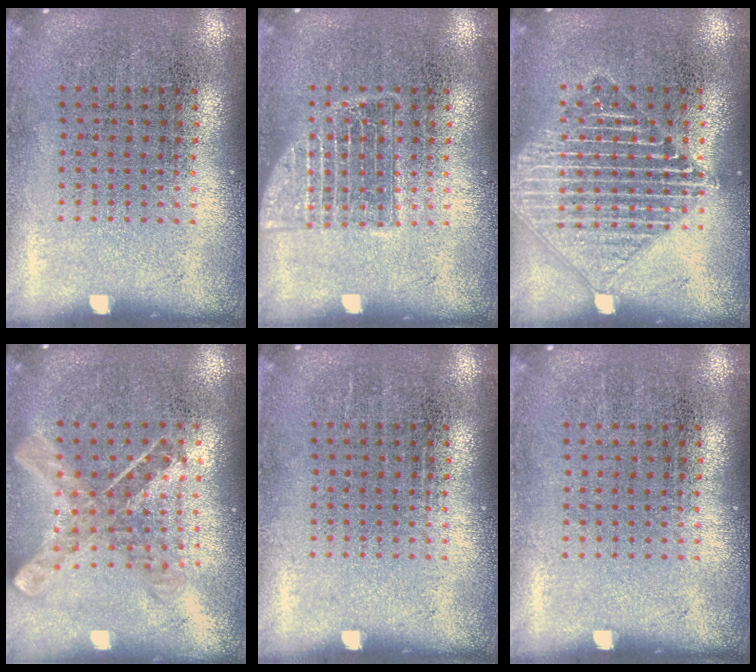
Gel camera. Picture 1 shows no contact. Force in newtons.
{"total": 2.2, "press": 2.1, "slide": 0.5}
{"total": 2.1, "press": 2.1, "slide": 0.3}
{"total": 0.9, "press": 0.9, "slide": 0.1}
{"total": 0.0}
{"total": 0.0}